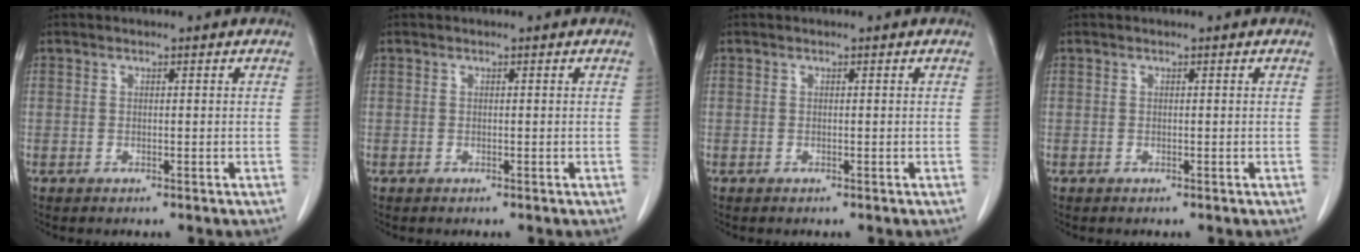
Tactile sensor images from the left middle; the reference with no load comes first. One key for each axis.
{"total": 0.0}
{"total": 0.0}
{"total": 0.0}